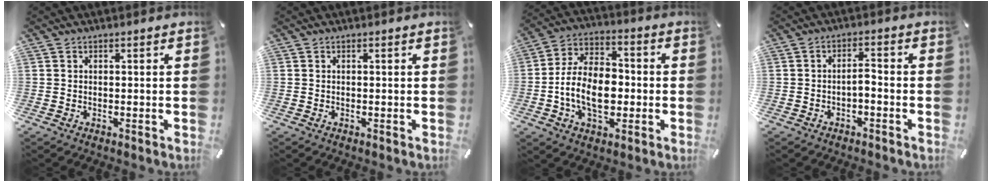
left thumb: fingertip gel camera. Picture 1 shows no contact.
{"total": 0.0}
{"total": 13.5, "force": [-2.4, 9.0, 9.7], "torque": [-0.194, 0.010, -0.044]}
{"total": 3.1, "force": [-1.8, 1.2, 2.2], "torque": [-0.038, 0.014, -0.035]}